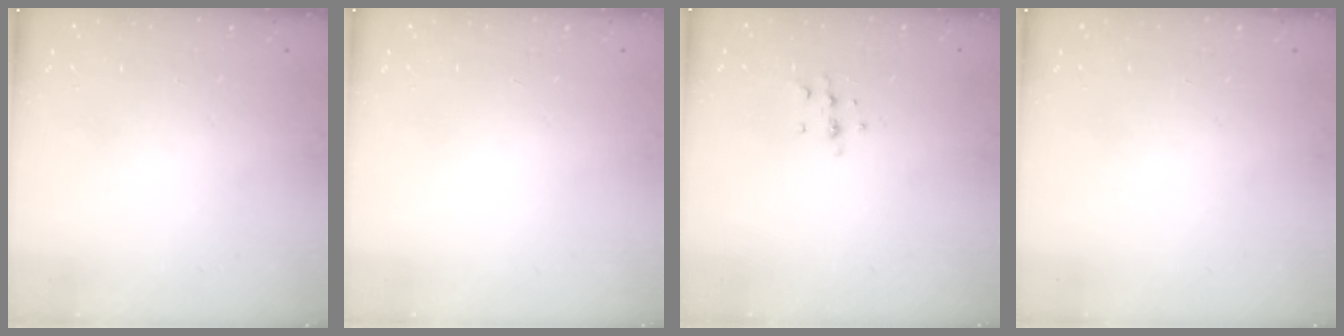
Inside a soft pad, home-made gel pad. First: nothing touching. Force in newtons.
{"total": 0.0}
{"total": 5.3, "press": 5.1, "slide": 1.5}
{"total": 0.0}